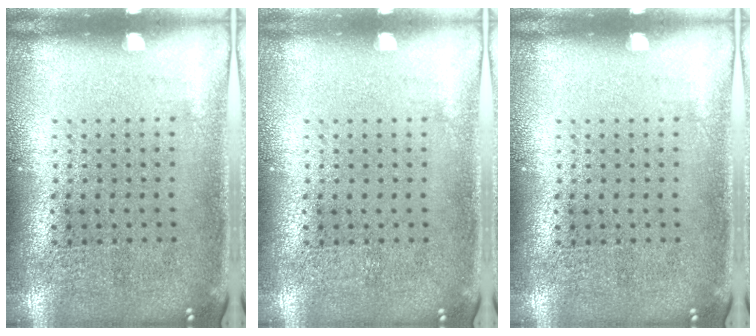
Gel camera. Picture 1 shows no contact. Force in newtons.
{"total": 0.0}
{"total": 0.0}